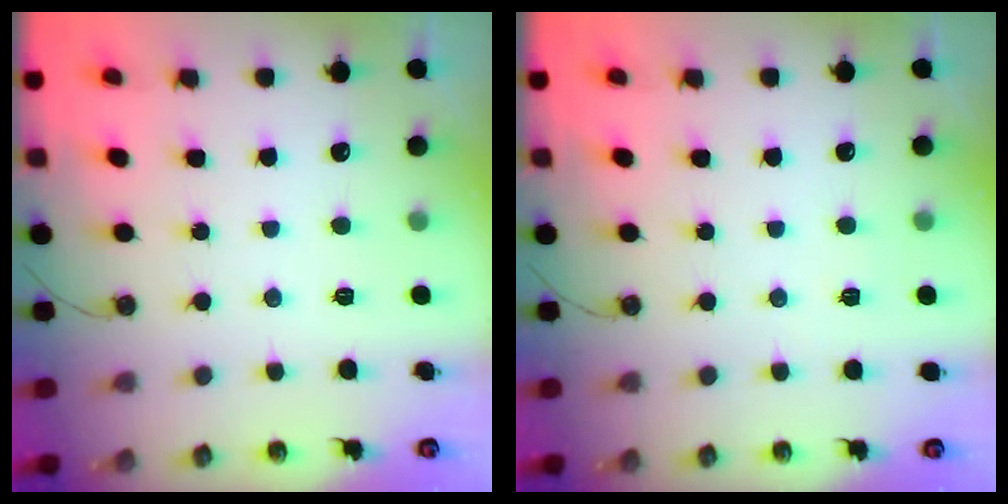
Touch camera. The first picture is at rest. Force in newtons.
{"total": 2.6, "press": 1.3, "slide": 2.2}